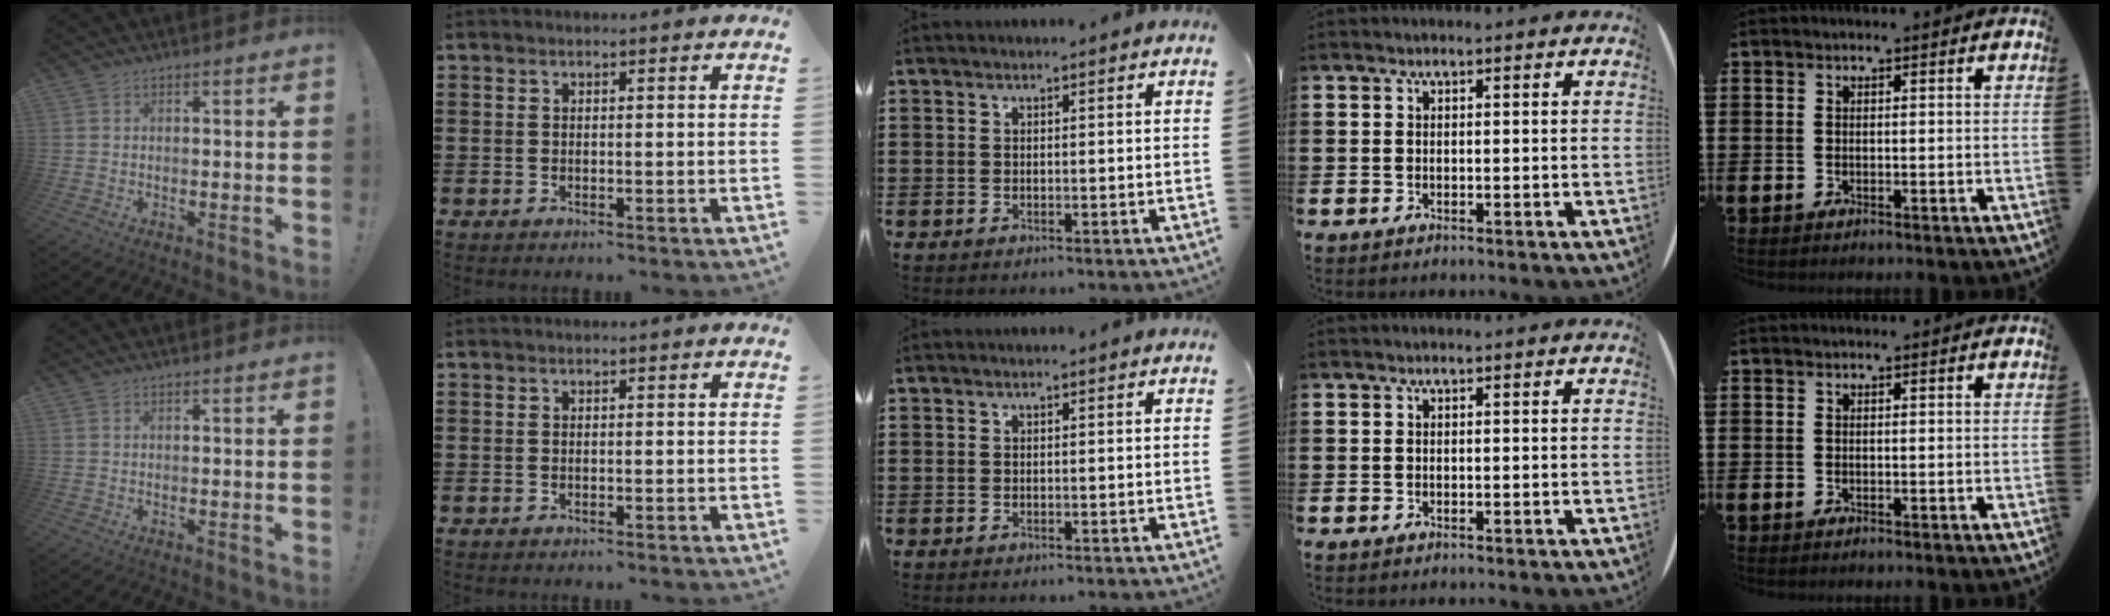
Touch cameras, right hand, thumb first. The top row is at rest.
{}